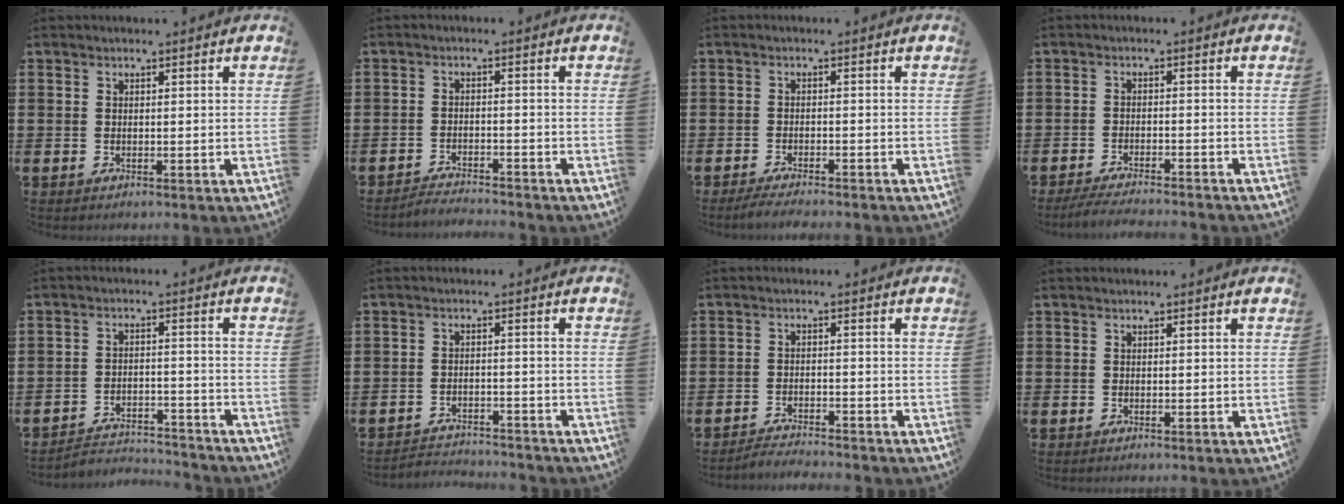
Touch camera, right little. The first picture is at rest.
{"total": 2.3, "force": [-2.2, -0.1, -0.2], "torque": [-0.003, 0.004, -0.049]}
{"total": 1.9, "force": [-1.7, 0.0, 0.8], "torque": [-0.013, 0.004, -0.033]}
{"total": 2.8, "force": [-2.6, -0.2, 1.0], "torque": [-0.014, 0.003, -0.050]}
{"total": 3.3, "force": [-3.3, 0.3, 0.1], "torque": [-0.009, 0.004, -0.073]}
{"total": 2.5, "force": [-2.5, 0.1, -0.2], "torque": [-0.004, 0.002, -0.056]}
{"total": 2.2, "force": [-2.2, -0.1, 0.0], "torque": [-0.004, 0.004, -0.047]}
{"total": 0.0}